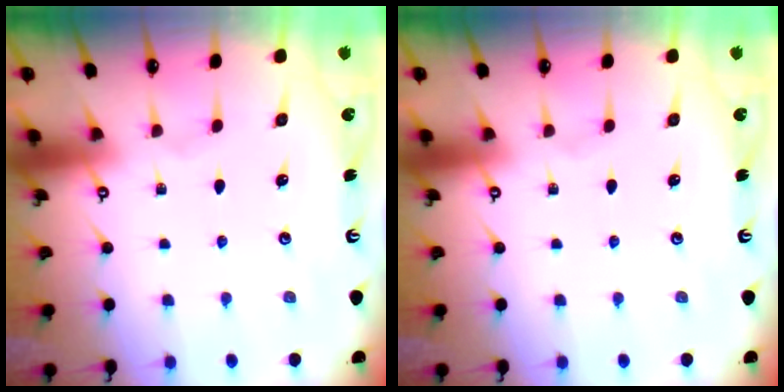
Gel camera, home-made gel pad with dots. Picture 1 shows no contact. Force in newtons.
{"total": 0.0}